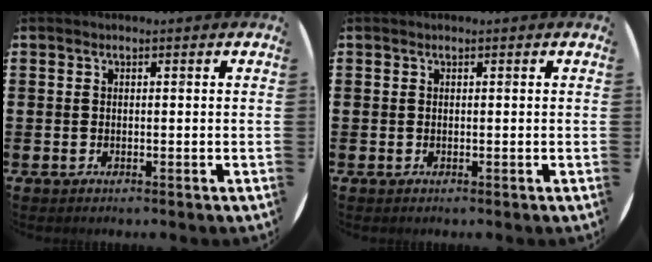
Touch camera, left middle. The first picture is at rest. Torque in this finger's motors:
{"motor_torque": [-0.06, 0.13, -0.08, -0.01]}